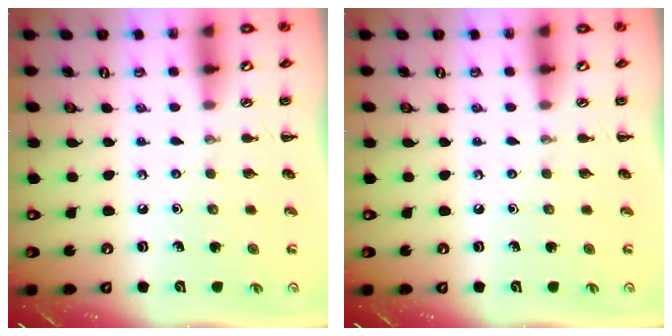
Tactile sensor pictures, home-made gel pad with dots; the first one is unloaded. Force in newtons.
{"total": 0.0}